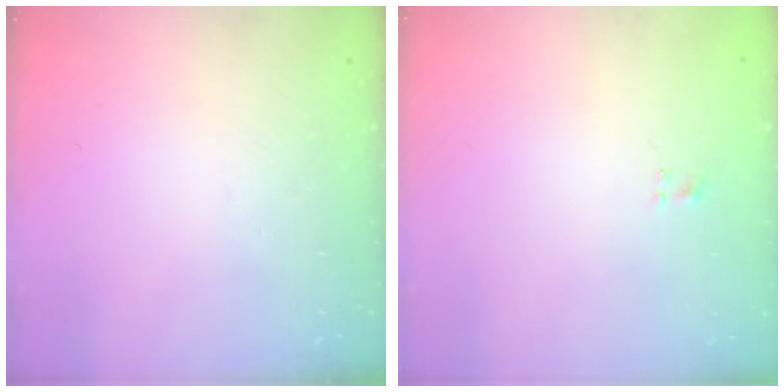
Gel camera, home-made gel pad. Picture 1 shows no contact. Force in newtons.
{"total": 0.9, "press": 0.5, "slide": 0.7}